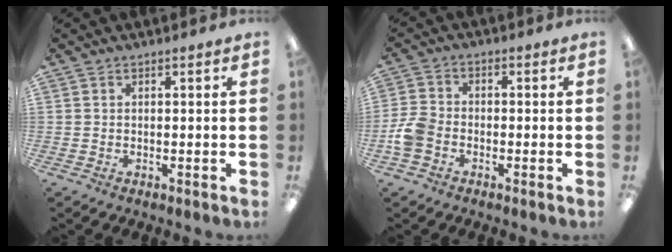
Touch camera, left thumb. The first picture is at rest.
{"total": 6.2, "force": [-2.4, 4.5, 3.5], "torque": [-0.071, 0.017, -0.043]}